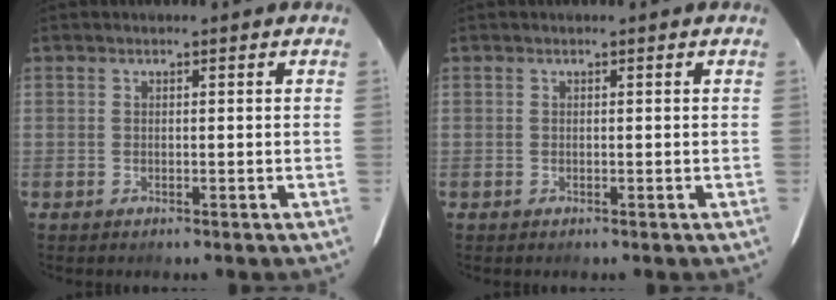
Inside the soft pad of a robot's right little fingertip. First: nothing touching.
{"total": 0.0}